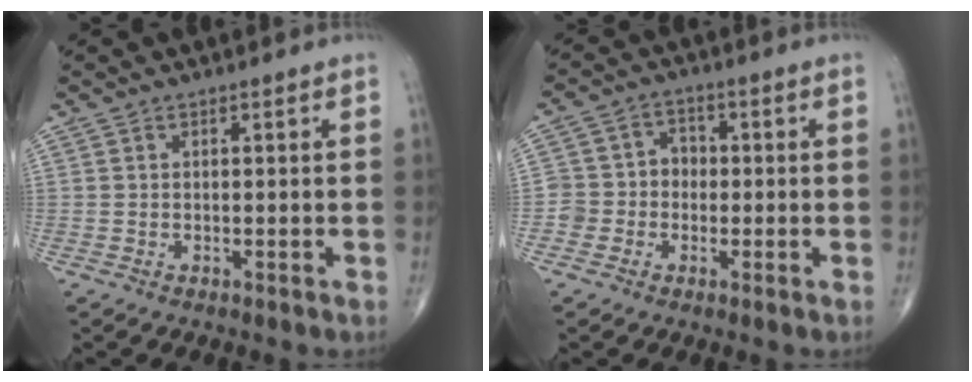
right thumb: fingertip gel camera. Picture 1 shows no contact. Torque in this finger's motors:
{"motor_torque": [0.28, 0.03, 0.32, -0.09, -0.02]}